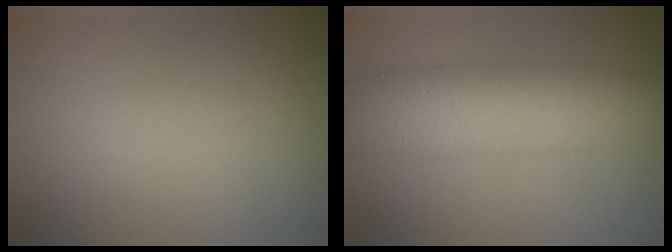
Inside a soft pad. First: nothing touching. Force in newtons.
{"total": 8.5, "press": 8.5, "slide": 0.2}